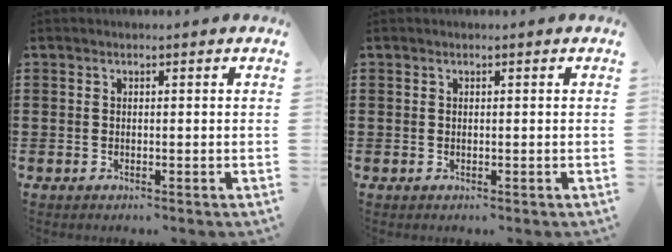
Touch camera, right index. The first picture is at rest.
{"total": 0.0}